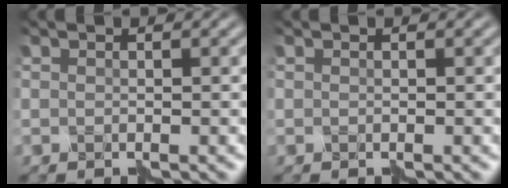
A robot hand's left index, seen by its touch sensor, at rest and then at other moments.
{"total": 0.0}